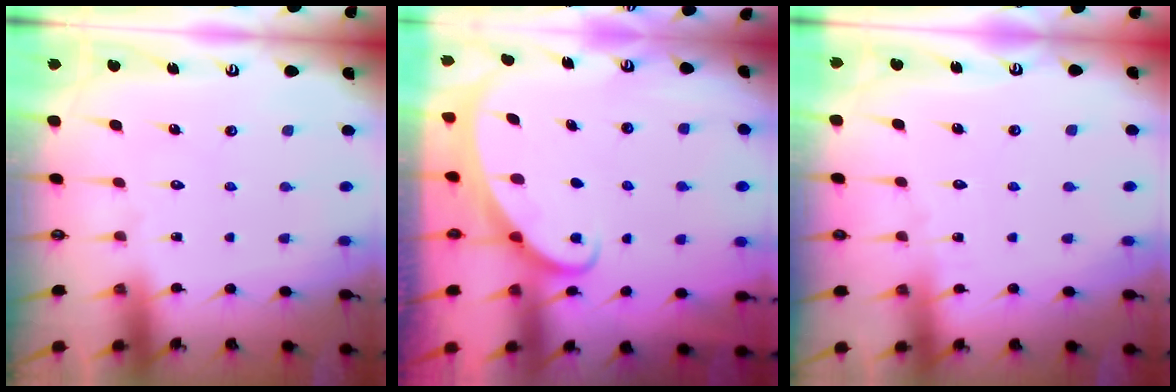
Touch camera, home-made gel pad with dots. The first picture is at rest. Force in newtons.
{"total": 2.1, "press": 2.1, "slide": 0.2}
{"total": 2.5, "press": 2.5, "slide": 0.3}